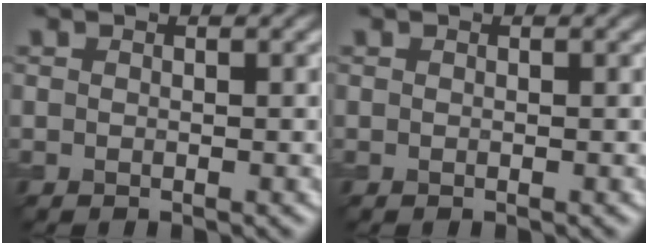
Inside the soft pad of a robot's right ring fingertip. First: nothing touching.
{"total": 0.0}